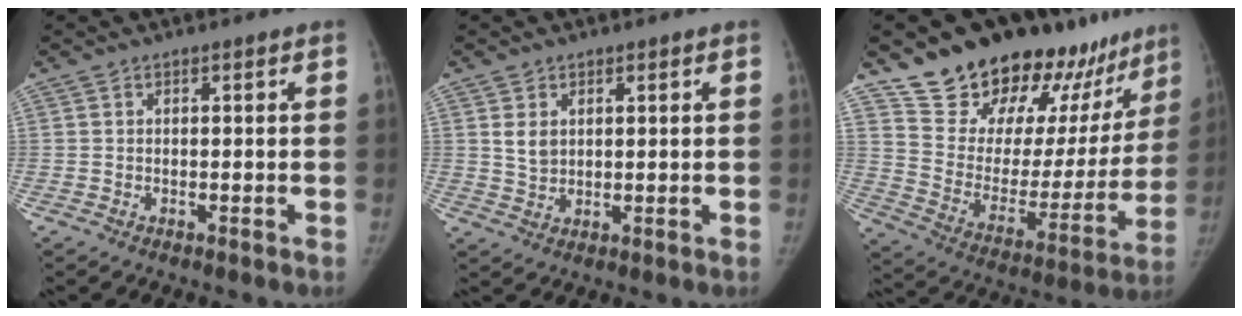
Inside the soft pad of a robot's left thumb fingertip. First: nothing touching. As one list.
[{"total": 3.3, "force": [1.3, 2.4, 1.8], "torque": [-0.018, -0.013, 0.030]}, {"total": 27.4, "force": [22.4, 12.1, 9.9], "torque": [-0.101, -0.119, 0.328]}]